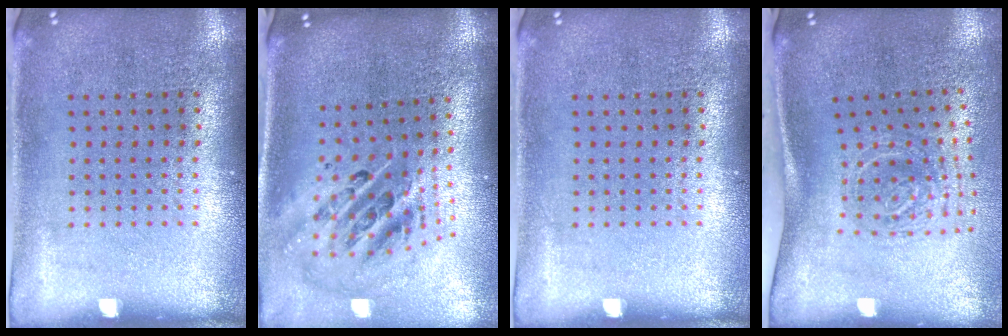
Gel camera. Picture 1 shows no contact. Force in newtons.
{"total": 2.6, "press": 1.8, "slide": 2.0}
{"total": 0.0}
{"total": 1.9, "press": 1.3, "slide": 1.4}